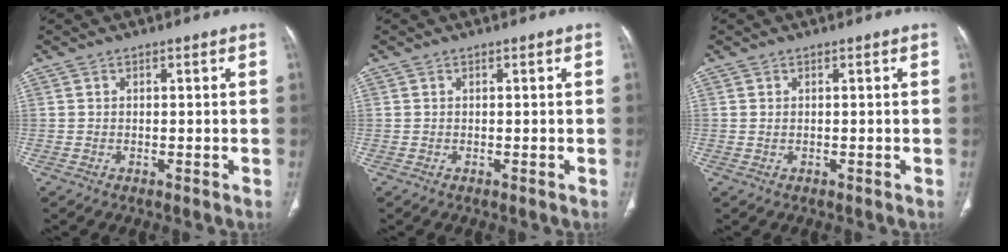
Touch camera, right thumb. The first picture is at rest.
{"total": 0.0}
{"total": 0.0}